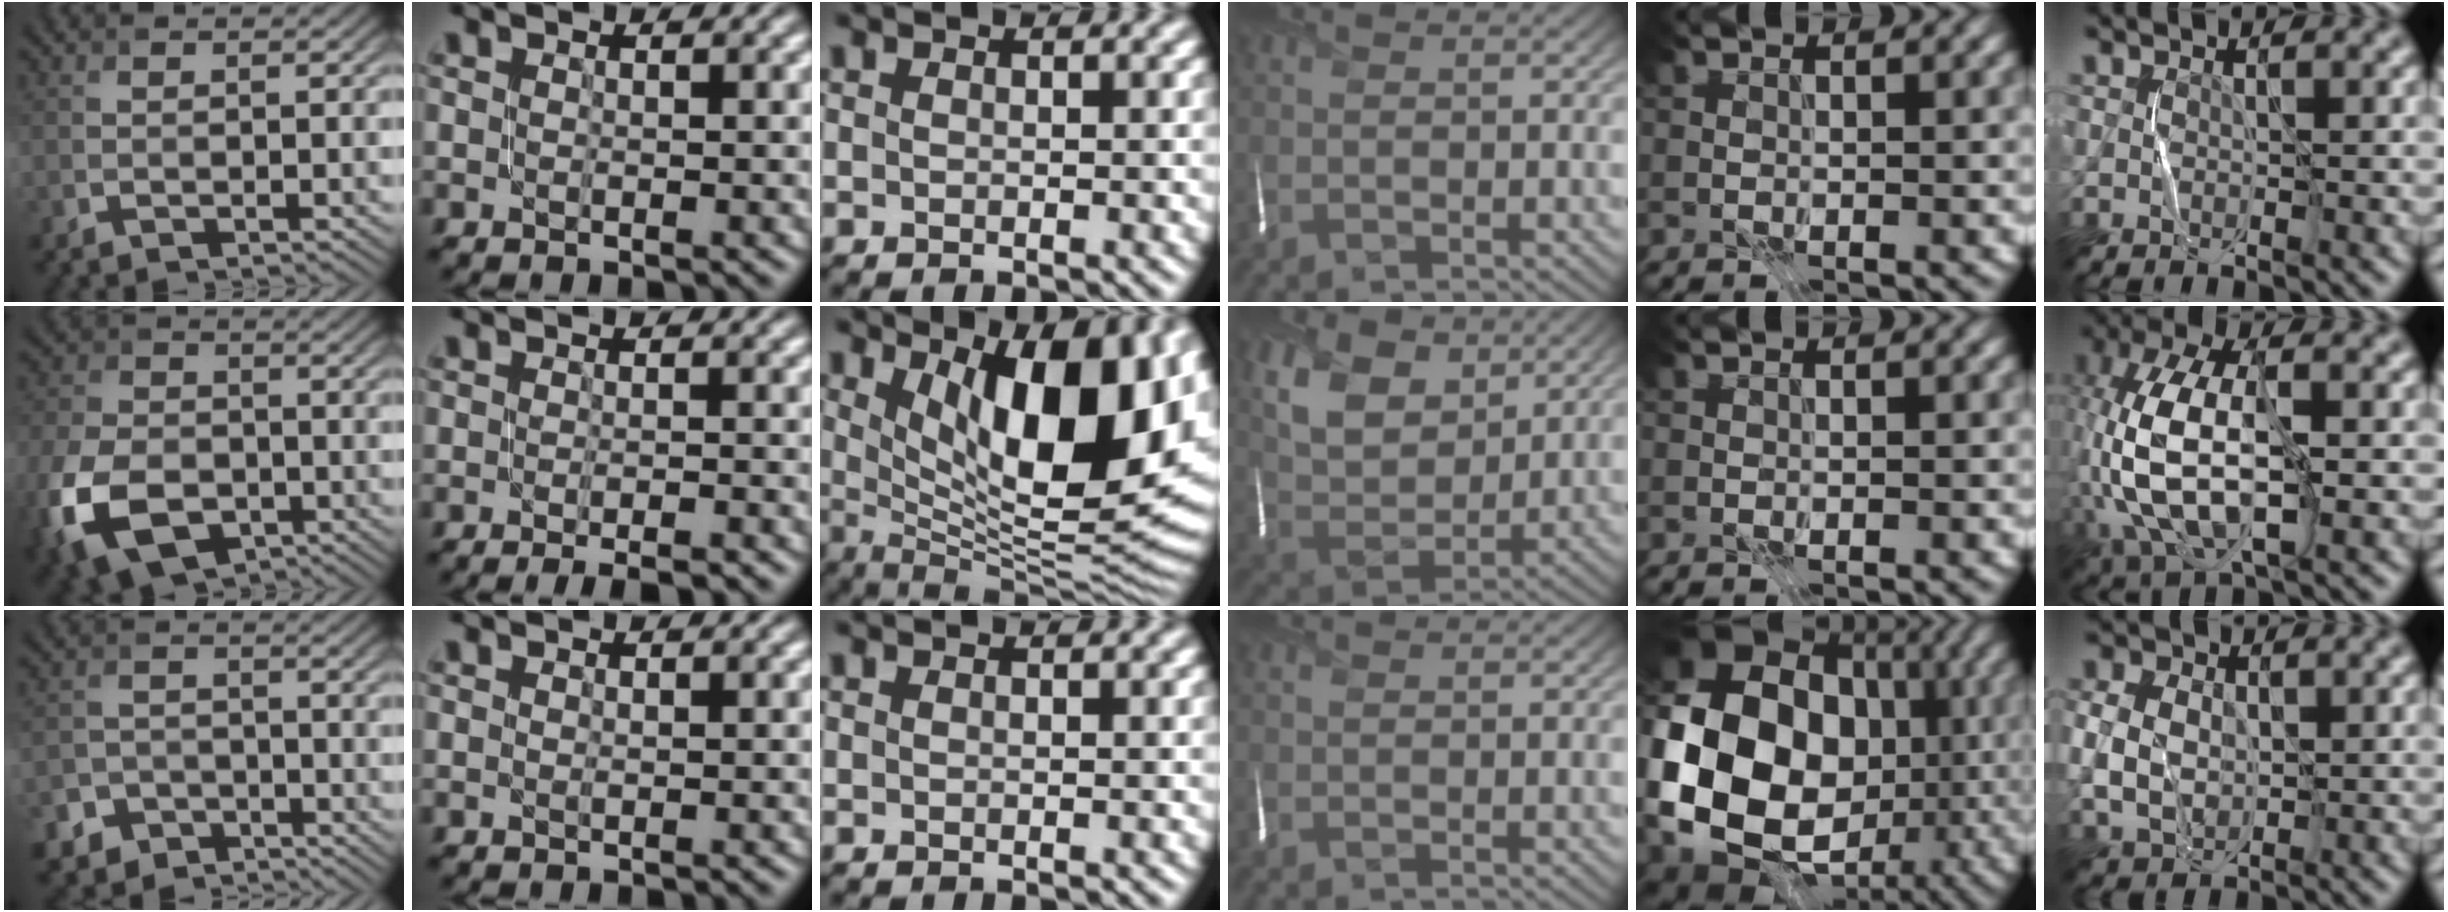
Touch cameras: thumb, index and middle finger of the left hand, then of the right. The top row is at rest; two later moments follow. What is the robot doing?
{"motion": "fold", "object": "scarf"}